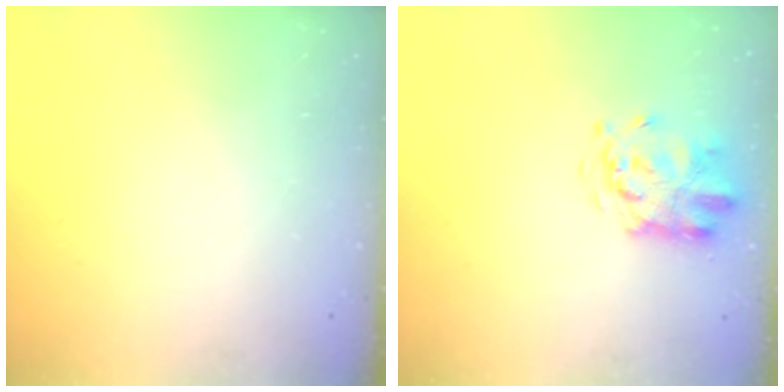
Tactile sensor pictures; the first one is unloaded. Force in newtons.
{"total": 3.7, "press": 3.6, "slide": 1.0}